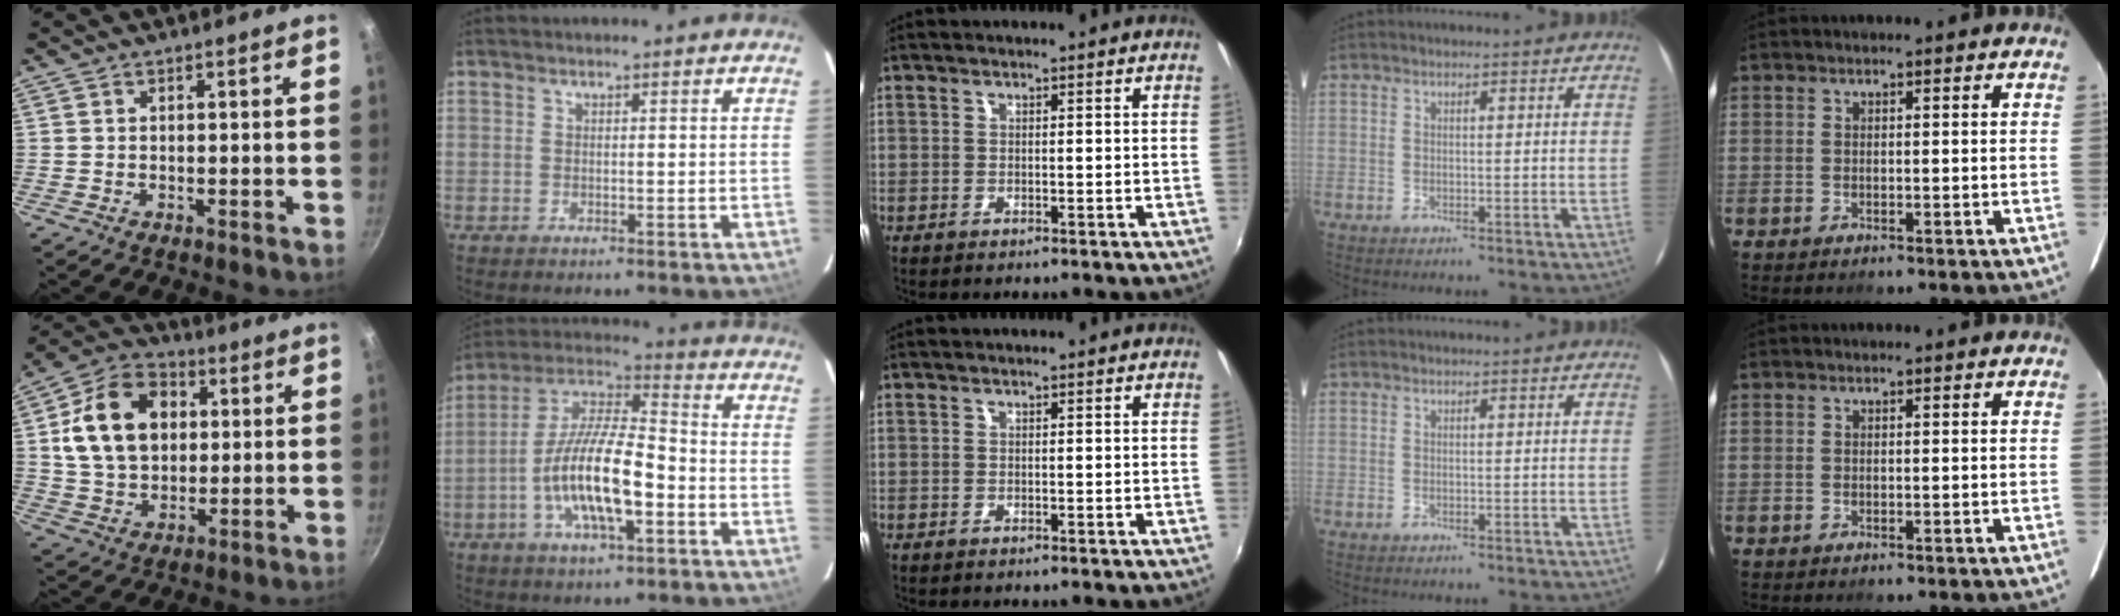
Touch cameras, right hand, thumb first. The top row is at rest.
{"thumb": {"total": 17.0, "force": [3.3, 12.5, 11.1], "torque": [-0.171, 0.012, 0.049]}, "index": {"total": 15.5, "force": [-4.9, 4.7, 14.0], "torque": [-0.274, -0.005, -0.094]}}